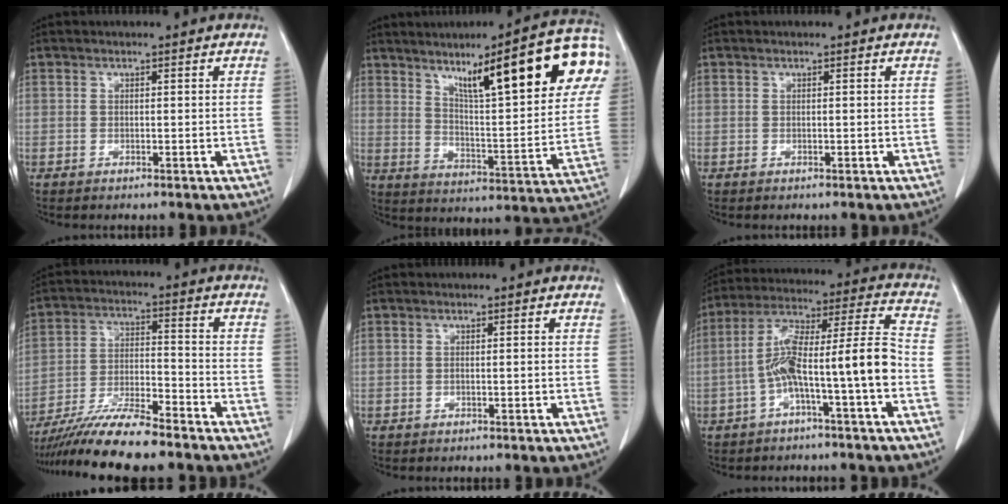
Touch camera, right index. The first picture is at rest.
{"total": 23.2, "force": [11.0, 3.1, 20.2], "torque": [-0.277, 0.023, 0.155]}
{"total": 0.0}
{"total": 12.7, "force": [-10.8, 1.1, 6.6], "torque": [-0.113, -0.008, -0.190]}
{"total": 0.6, "force": [-0.1, 0.0, 0.6], "torque": [-0.012, 0.000, 0.000]}
{"total": 12.4, "force": [-3.8, 0.3, 11.8], "torque": [-0.211, 0.040, -0.067]}